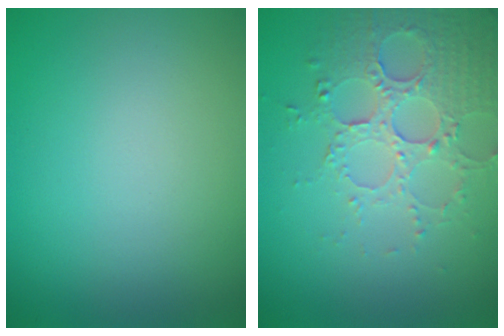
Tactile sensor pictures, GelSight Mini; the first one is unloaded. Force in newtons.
{"total": 5.3, "press": 3.7, "slide": 3.7}